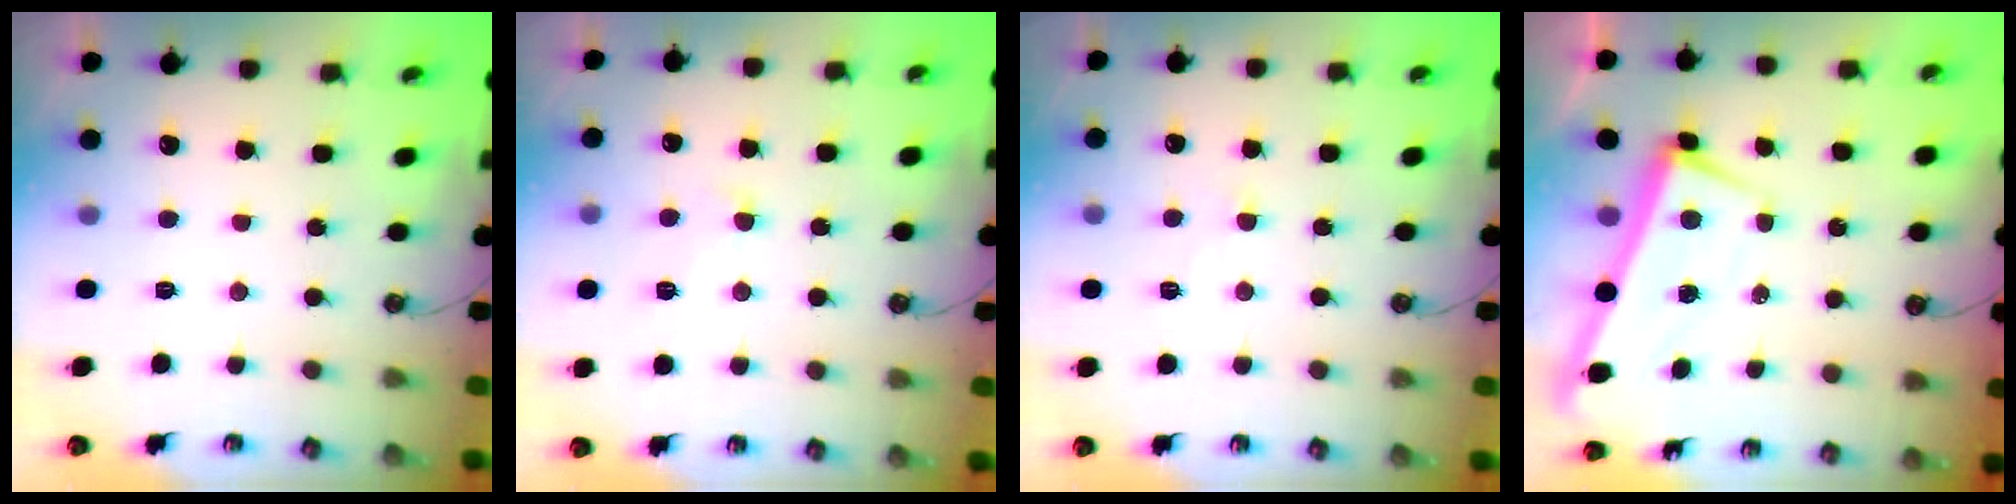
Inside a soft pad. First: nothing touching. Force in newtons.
{"total": 1.7, "press": 1.4, "slide": 0.8}
{"total": 2.0, "press": 2.0, "slide": 0.2}
{"total": 1.5, "press": 0.6, "slide": 1.4}